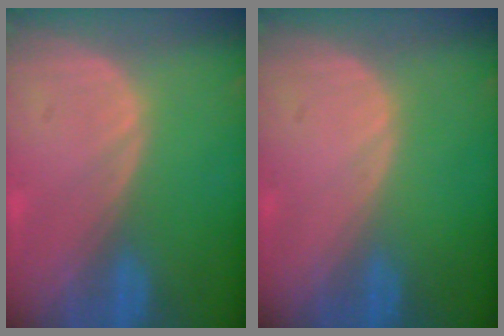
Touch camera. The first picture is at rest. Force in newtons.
{"total": 0.0}